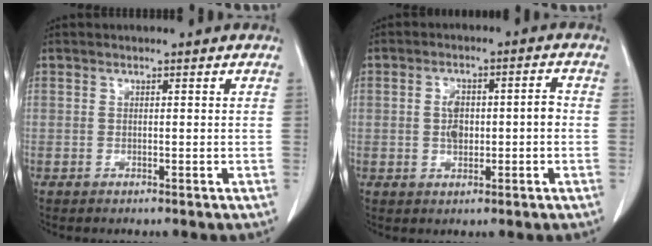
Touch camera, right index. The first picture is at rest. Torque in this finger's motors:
{"motor_torque": [0.37, 0.27, 0.09, 0.04]}